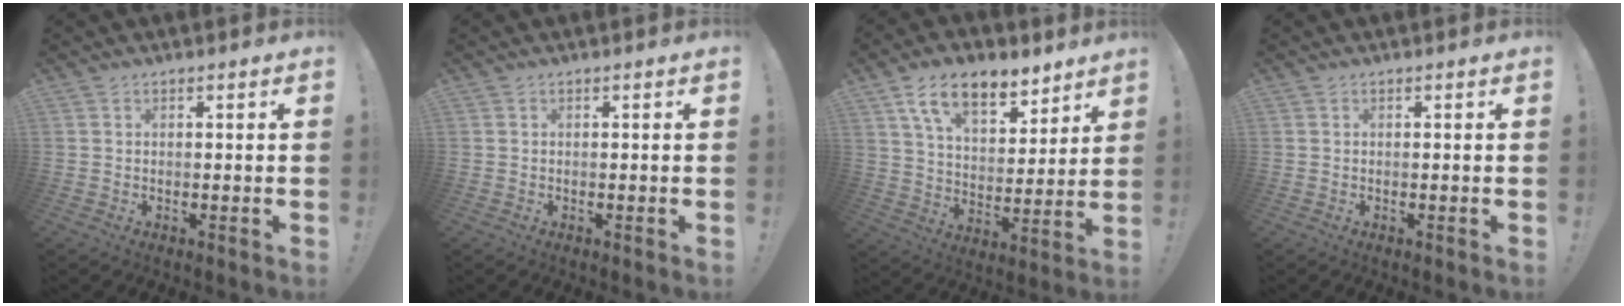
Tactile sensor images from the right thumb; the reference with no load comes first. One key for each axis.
{"total": 0.0}
{"total": 15.2, "fx": 9.8, "fy": 7.7, "fz": 8.7, "tx": -0.148, "ty": -0.050, "tz": 0.178}
{"total": 0.0}